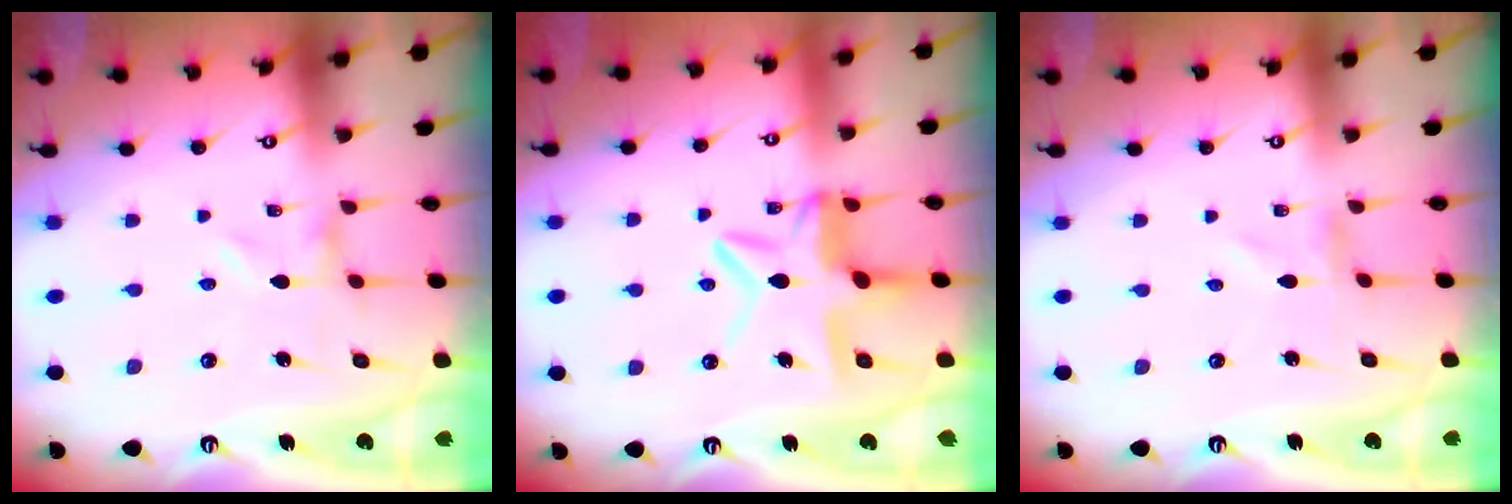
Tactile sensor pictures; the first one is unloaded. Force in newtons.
{"total": 10.4, "press": 10.4, "slide": 1.0}
{"total": 0.8, "press": 0.8, "slide": 0.1}